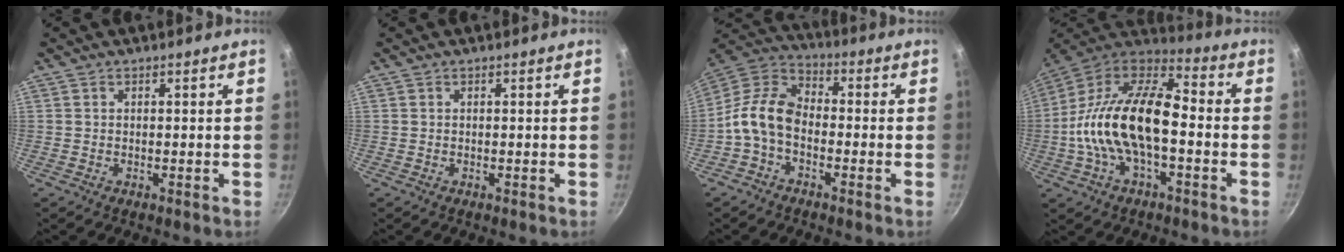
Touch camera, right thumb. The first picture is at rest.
{"total": 0.0}
{"total": 10.3, "force": [-2.8, 6.7, 7.2], "torque": [-0.127, 0.045, -0.076]}
{"total": 21.7, "force": [-2.8, 10.9, 18.5], "torque": [-0.331, 0.045, -0.067]}